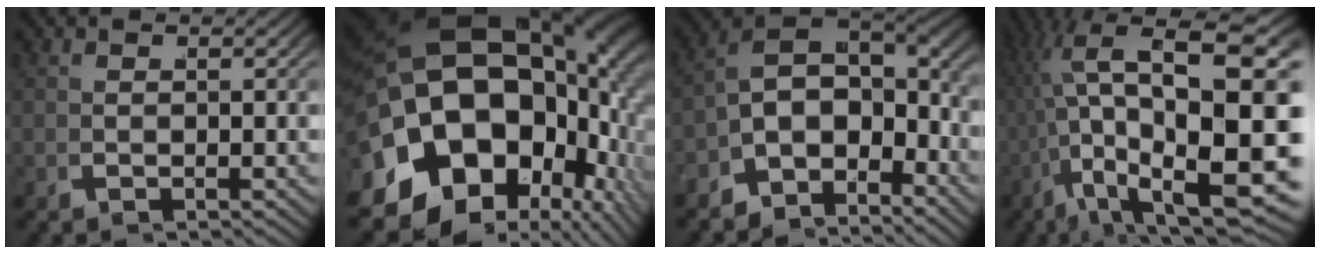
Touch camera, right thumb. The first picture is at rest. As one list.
[{"total": 27.0, "force": [0.2, 18.6, 19.5], "torque": [-0.344, -0.026, -0.004]}, {"total": 9.3, "force": [-0.9, 6.3, 6.7], "torque": [-0.126, -0.022, -0.011]}, {"total": 17.8, "force": [0.0, 9.9, 14.8], "torque": [-0.256, -0.077, 0.038]}]